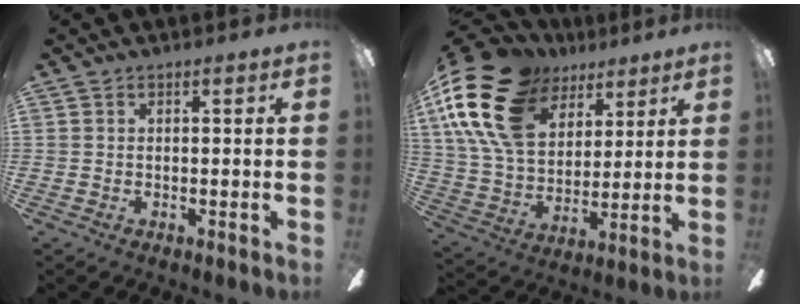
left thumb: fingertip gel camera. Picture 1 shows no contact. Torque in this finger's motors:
{"motor_torque": [0.62, 0.75, 1.39, -1.38, 0.73]}